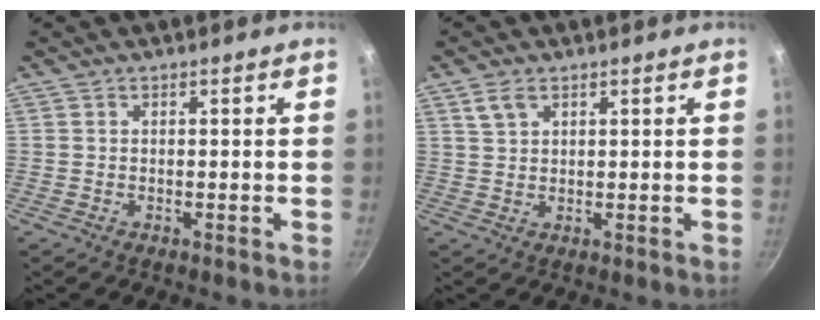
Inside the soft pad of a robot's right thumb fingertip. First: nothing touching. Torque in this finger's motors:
{"motor_torque": [-0.53, 0.54, -0.29, 0.18, 0.12]}